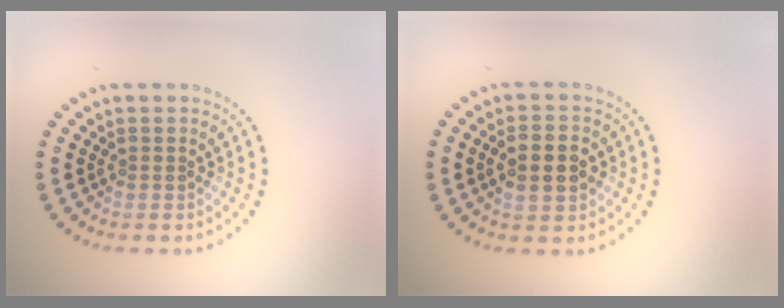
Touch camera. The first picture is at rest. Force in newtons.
{"total": 3.5, "press": 3.5, "slide": 0.2}